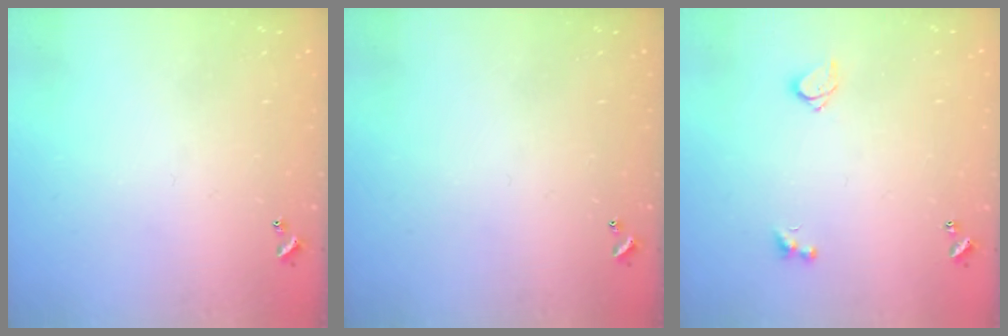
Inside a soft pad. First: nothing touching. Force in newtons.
{"total": 0.0}
{"total": 2.8, "press": 2.5, "slide": 1.3}